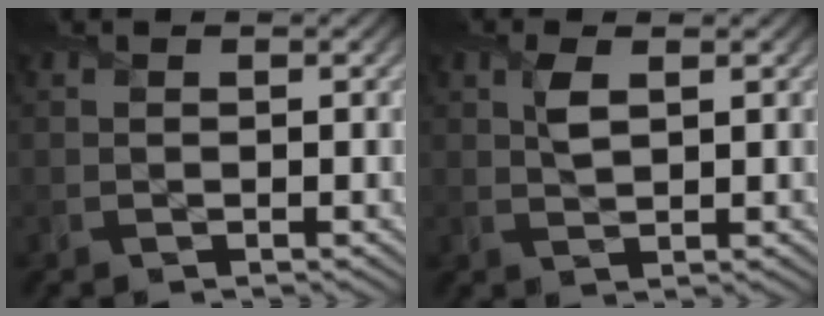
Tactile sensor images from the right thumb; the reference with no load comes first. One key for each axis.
{"total": 2.4, "fx": 1.0, "fy": 1.1, "fz": 2.0, "tx": -0.045, "ty": 0.001, "tz": 0.020}